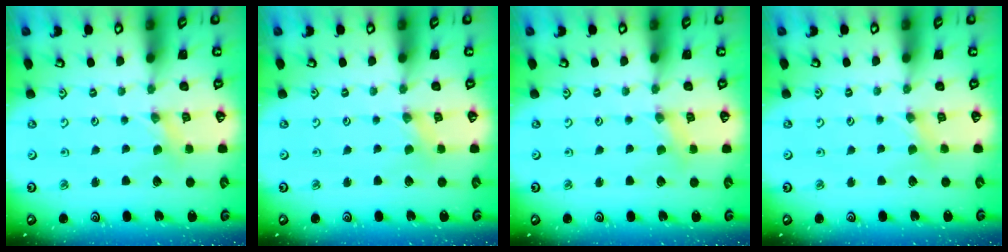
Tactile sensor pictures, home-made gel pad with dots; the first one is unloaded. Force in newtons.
{"total": 0.0}
{"total": 1.1, "press": 1.1, "slide": 0.2}
{"total": 2.1, "press": 2.0, "slide": 0.4}